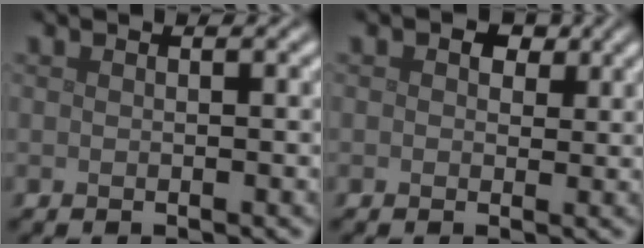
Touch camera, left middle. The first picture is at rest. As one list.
[{"total": 2.2, "force": [0.8, 1.6, 1.2], "torque": [-0.015, -0.002, 0.008]}]